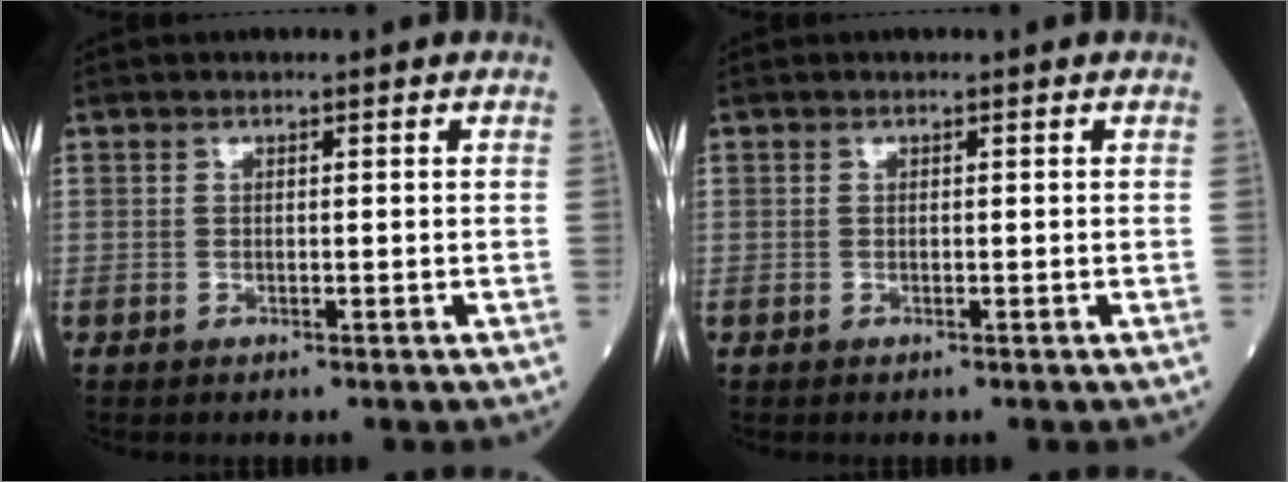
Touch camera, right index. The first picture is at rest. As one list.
[{"total": 0.0}]